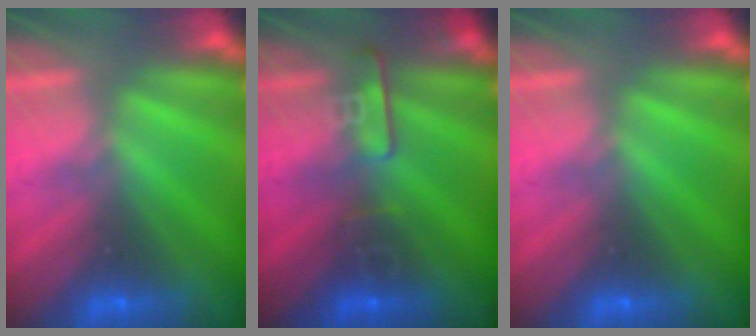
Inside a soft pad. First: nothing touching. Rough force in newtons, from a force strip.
{"total": 2.4}
{"total": 0.0}